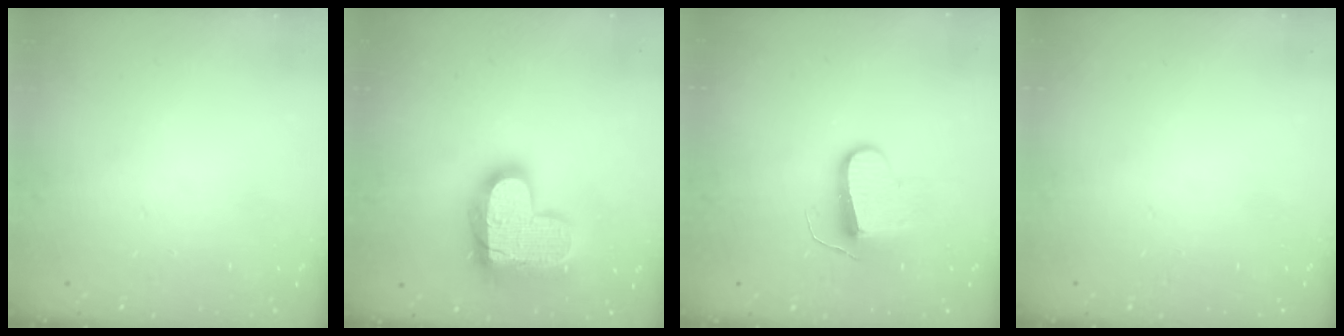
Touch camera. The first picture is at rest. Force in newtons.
{"total": 23.7, "press": 23.7, "slide": 1.6}
{"total": 9.4, "press": 9.4, "slide": 0.4}
{"total": 0.0}